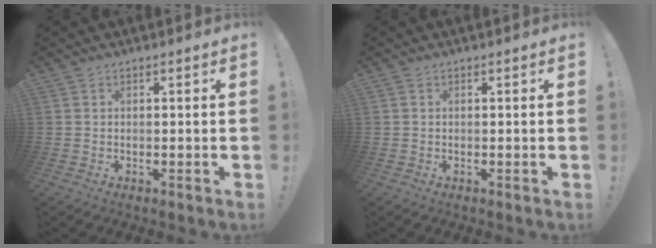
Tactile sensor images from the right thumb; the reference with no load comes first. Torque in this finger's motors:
{"motor_torque": [0.21, -0.21, -0.07, 0.08, 0.01]}